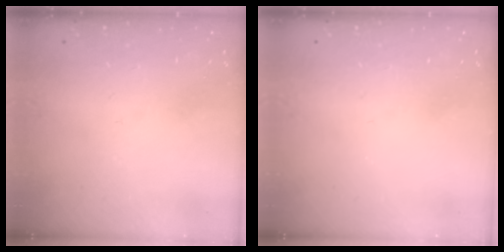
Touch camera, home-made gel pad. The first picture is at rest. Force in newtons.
{"total": 0.0}